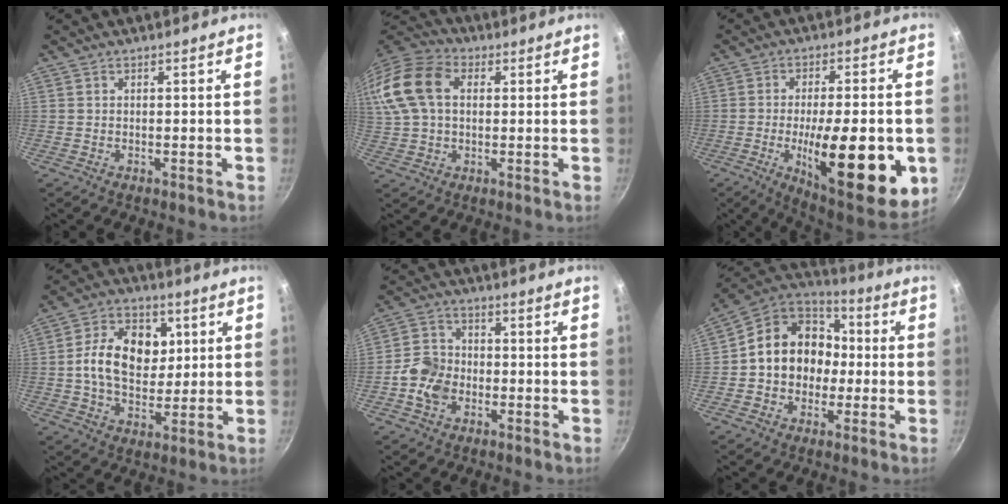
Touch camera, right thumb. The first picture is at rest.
{"total": 17.4, "force": [3.6, 12.0, 12.1], "torque": [-0.253, 0.029, 0.054]}
{"total": 22.5, "force": [-5.2, 7.3, 20.6], "torque": [-0.277, -0.003, -0.071]}
{"total": 14.1, "force": [2.3, 10.1, 9.5], "torque": [-0.128, 0.002, 0.030]}
{"total": 8.0, "force": [-2.4, 6.2, 4.4], "torque": [-0.063, 0.021, -0.056]}
{"total": 16.3, "force": [-0.4, 13.6, 8.9], "torque": [-0.107, 0.043, -0.019]}